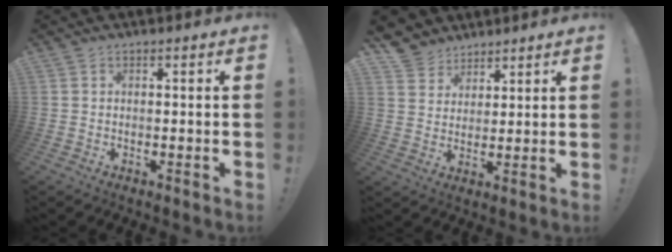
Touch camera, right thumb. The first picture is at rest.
{"total": 6.6, "force": [5.0, 4.4, 0.4], "torque": [-0.010, -0.041, 0.098]}